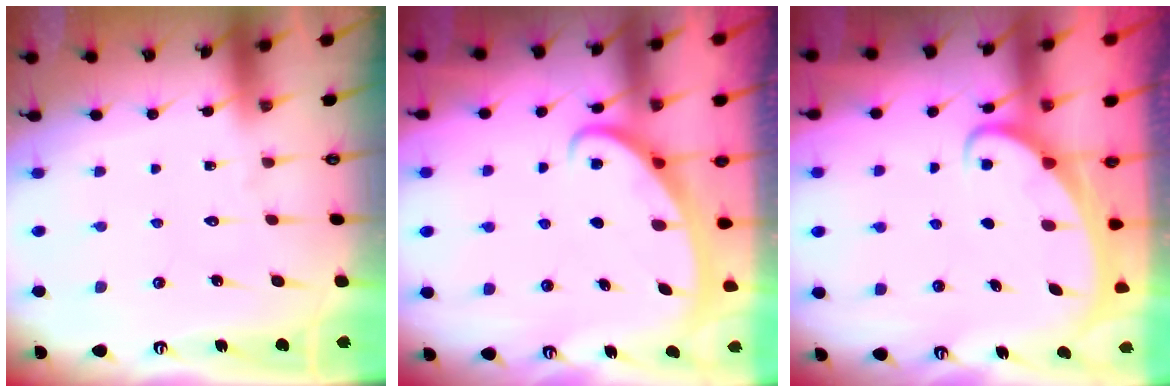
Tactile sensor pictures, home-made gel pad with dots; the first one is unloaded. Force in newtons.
{"total": 2.7, "press": 2.7, "slide": 0.4}
{"total": 2.4, "press": 2.3, "slide": 0.3}